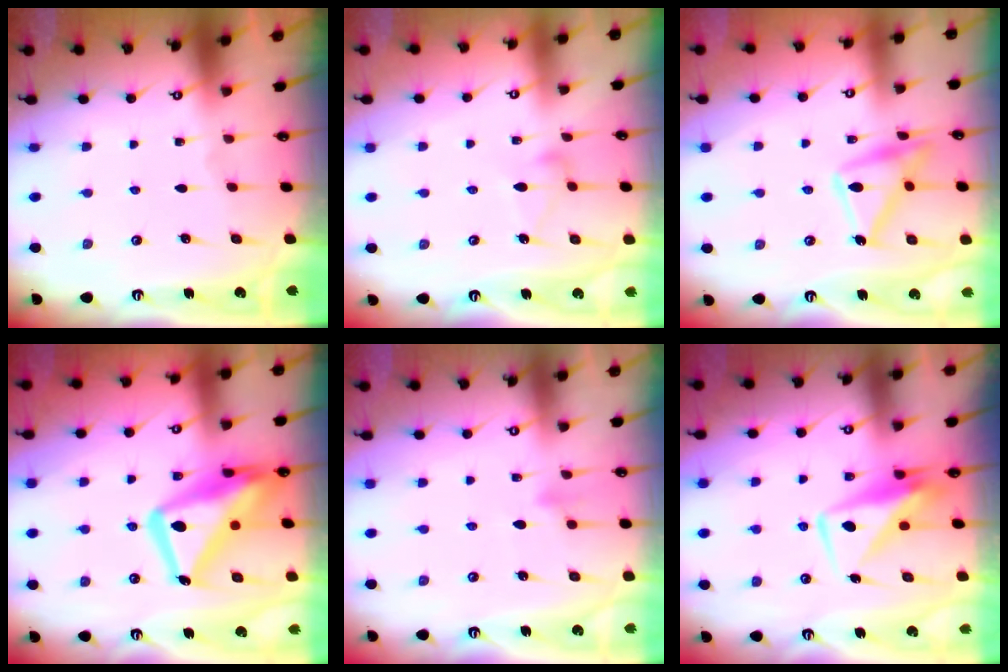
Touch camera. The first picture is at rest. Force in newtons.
{"total": 5.6, "press": 5.6, "slide": 0.3}
{"total": 15.2, "press": 15.2, "slide": 0.9}
{"total": 18.5, "press": 18.4, "slide": 1.8}
{"total": 7.7, "press": 7.4, "slide": 2.1}
{"total": 8.8, "press": 8.8, "slide": 0.9}